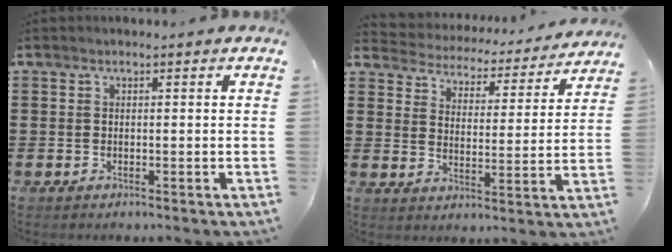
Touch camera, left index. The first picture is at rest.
{"total": 3.4, "force": [3.4, 0.3, -0.3], "torque": [-0.021, -0.035, 0.051]}